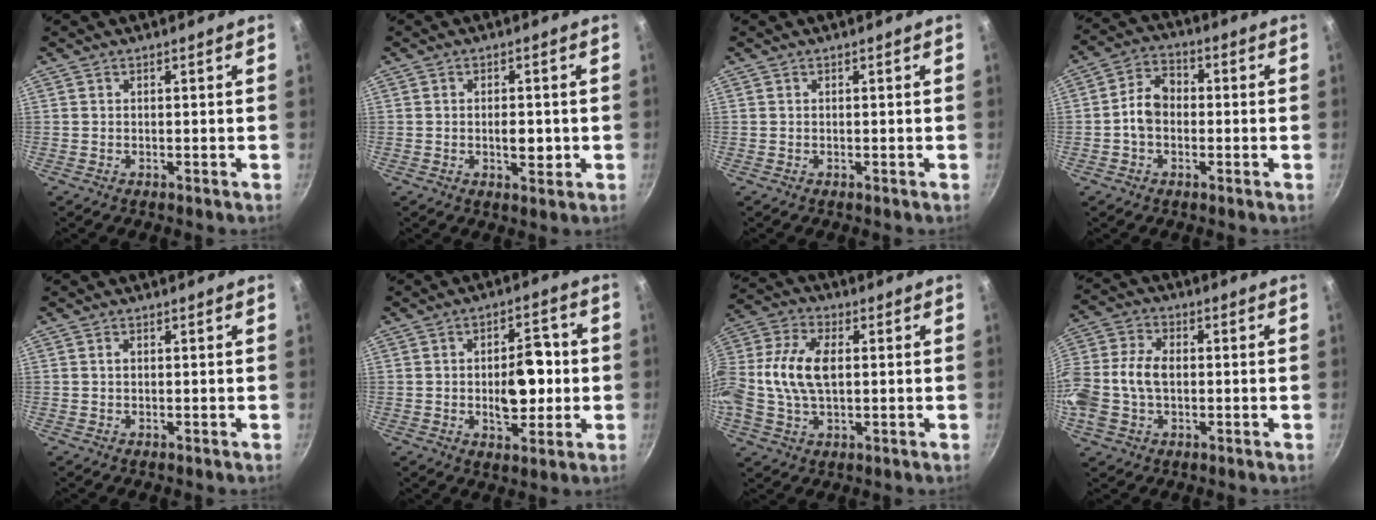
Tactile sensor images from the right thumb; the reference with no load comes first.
{"total": 3.9, "force": [-0.5, 2.0, 3.3], "torque": [-0.038, -0.001, -0.007]}
{"total": 0.0}
{"total": 6.8, "force": [-0.8, 5.1, 4.5], "torque": [-0.057, 0.025, -0.027]}
{"total": 0.8, "force": [0.1, 0.5, 0.5], "torque": [-0.010, 0.003, 0.002]}
{"total": 10.5, "force": [-0.7, 6.0, 8.5], "torque": [-0.089, 0.014, -0.009]}
{"total": 12.9, "force": [0.6, 7.5, 10.5], "torque": [-0.213, 0.025, -0.004]}
{"total": 13.0, "force": [-1.0, 9.0, 9.4], "torque": [-0.197, 0.026, -0.028]}